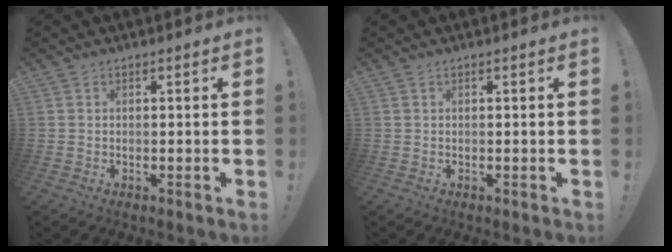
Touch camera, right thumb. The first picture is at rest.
{"total": 0.0}